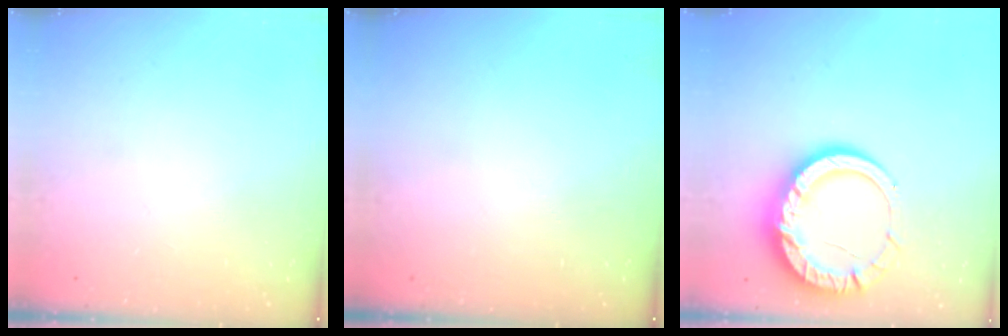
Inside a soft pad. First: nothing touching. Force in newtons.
{"total": 0.0}
{"total": 13.6, "press": 13.6, "slide": 1.2}